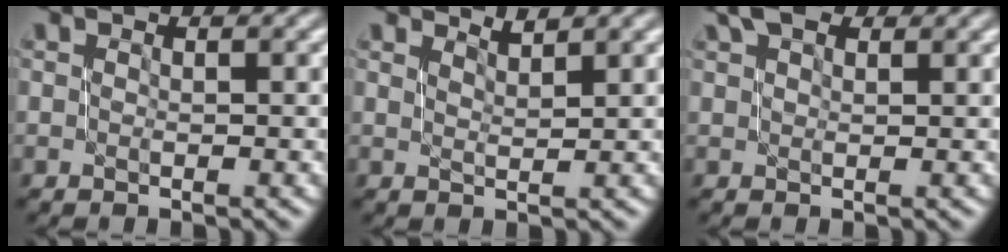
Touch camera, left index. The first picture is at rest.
{"total": 1.6, "force": [1.6, 0.0, 0.2], "torque": [0.001, -0.001, 0.029]}
{"total": 3.1, "force": [2.3, 1.3, 1.6], "torque": [-0.027, 0.013, 0.039]}